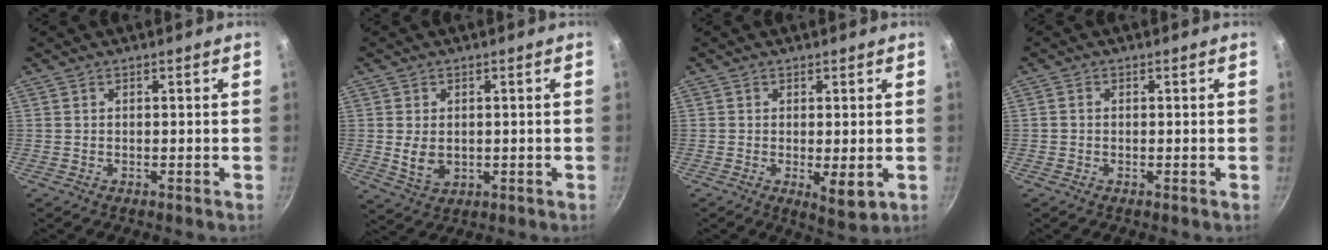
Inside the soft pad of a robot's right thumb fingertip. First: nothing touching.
{"total": 5.3, "force": [0.1, 3.7, 3.7], "torque": [-0.063, -0.010, 0.010]}
{"total": 4.8, "force": [-0.7, 1.8, 4.4], "torque": [-0.065, -0.014, -0.005]}
{"total": 0.8, "force": [-0.2, 0.7, 0.3], "torque": [-0.006, 0.003, -0.004]}